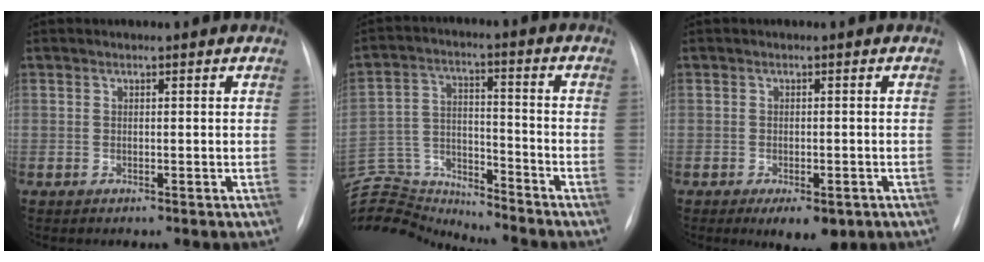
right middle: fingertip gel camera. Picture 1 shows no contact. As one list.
[{"total": 16.0, "force": [-15.8, 2.2, 1.5], "torque": [-0.048, 0.034, -0.274]}, {"total": 5.4, "force": [-3.1, 2.3, 3.8], "torque": [-0.044, -0.004, -0.035]}]